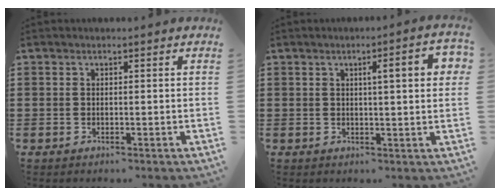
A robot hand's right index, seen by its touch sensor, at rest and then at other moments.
{"total": 5.2, "force": [1.3, 0.8, 4.9], "torque": [-0.078, 0.000, 0.015]}